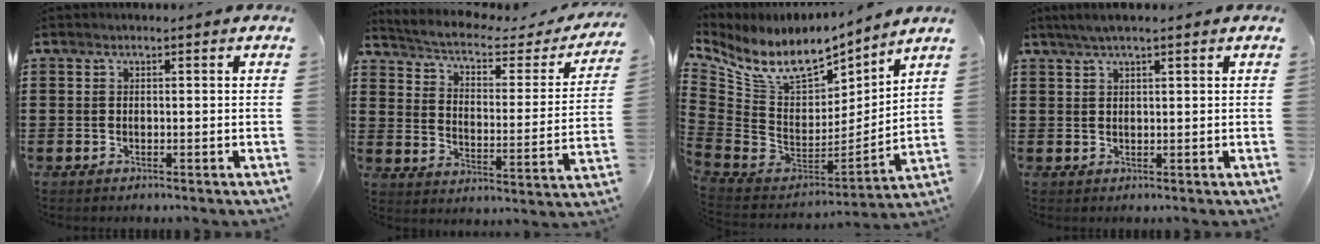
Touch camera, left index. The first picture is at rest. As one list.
[{"total": 3.9, "force": [2.9, 1.0, 2.4], "torque": [-0.065, -0.026, 0.040]}, {"total": 9.9, "force": [6.8, 4.6, 5.6], "torque": [-0.134, -0.050, 0.123]}, {"total": 2.3, "force": [1.5, 0.2, 1.7], "torque": [-0.034, 0.002, 0.028]}]